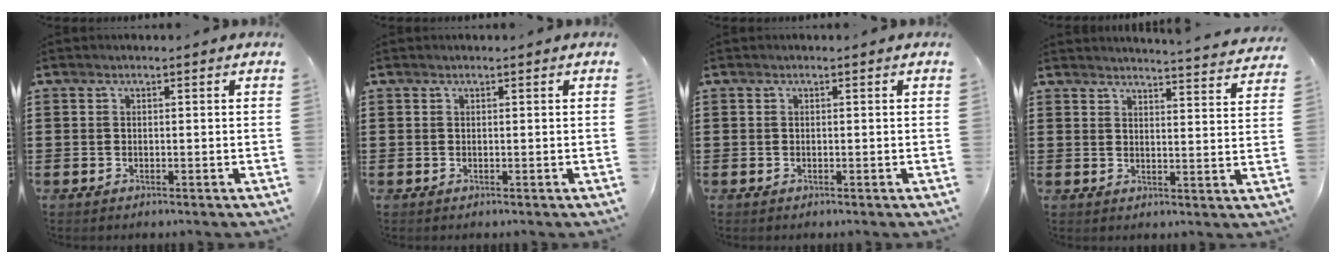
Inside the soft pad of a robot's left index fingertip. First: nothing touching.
{"total": 0.0}
{"total": 0.0}
{"total": 3.7, "force": [3.6, -0.8, 0.2], "torque": [-0.011, -0.030, 0.061]}